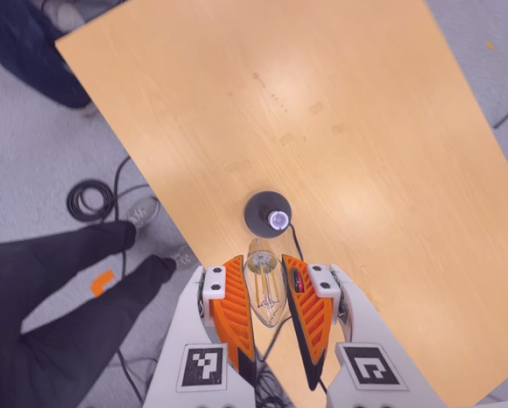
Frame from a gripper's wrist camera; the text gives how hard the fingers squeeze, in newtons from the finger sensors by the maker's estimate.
{"total": 13.5, "left": 14.0, "right": 12.9}